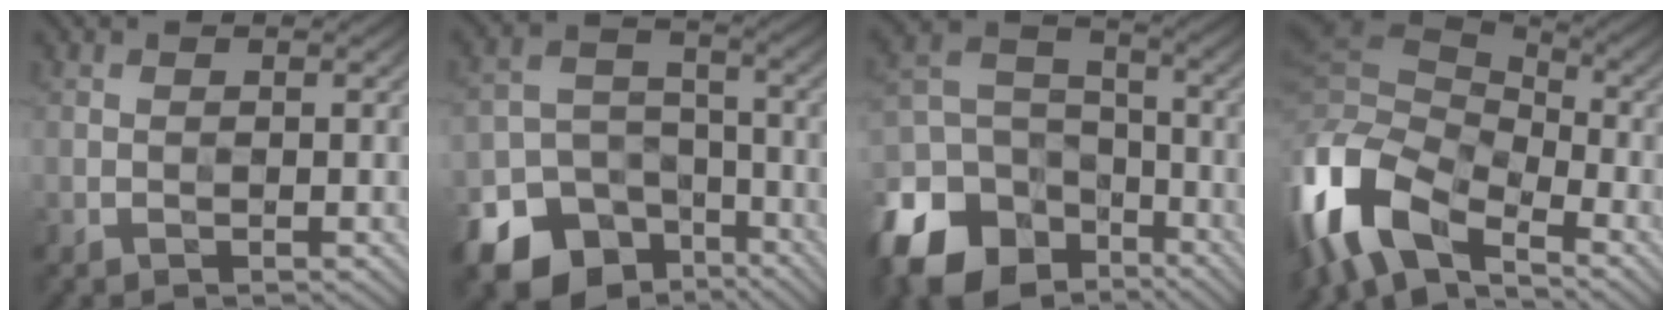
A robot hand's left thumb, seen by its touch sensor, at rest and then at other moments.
{"total": 15.8, "force": [-9.7, 11.1, 5.6], "torque": [-0.149, -0.056, -0.149]}
{"total": 16.6, "force": [-9.8, 11.3, 7.2], "torque": [-0.221, -0.043, -0.164]}
{"total": 14.4, "force": [-7.3, 7.7, 9.7], "torque": [-0.248, -0.010, -0.143]}